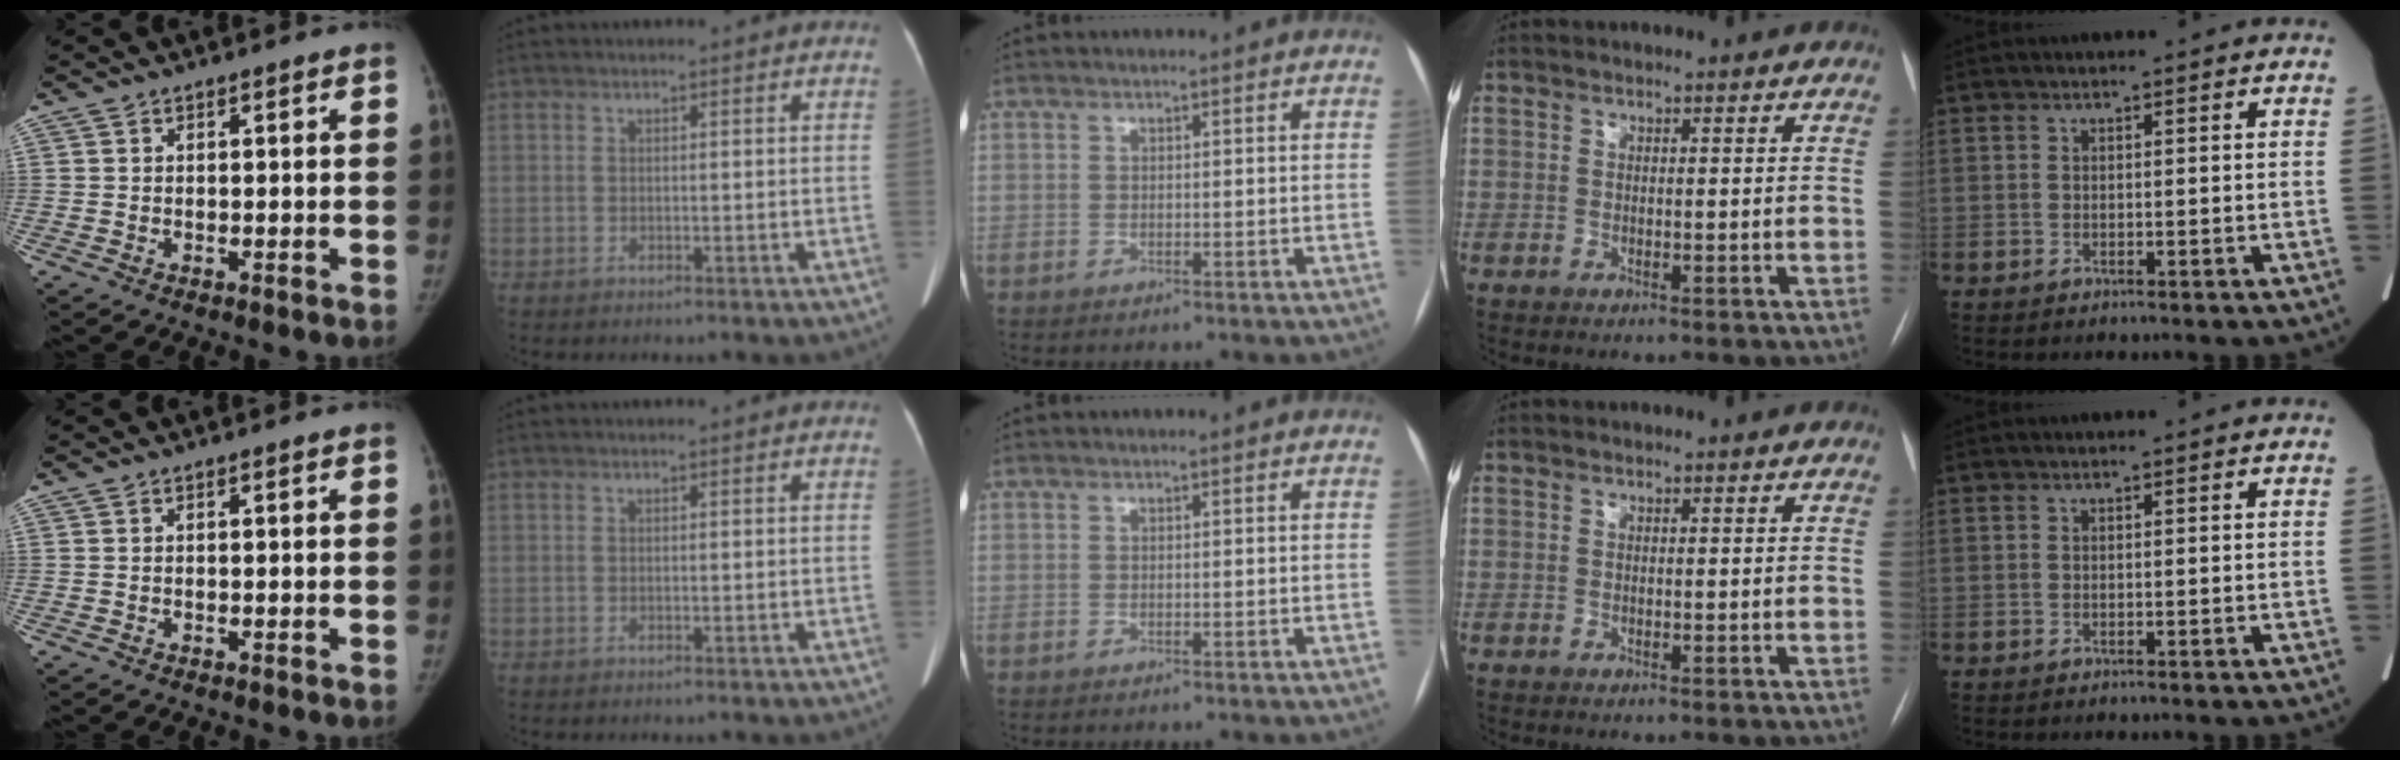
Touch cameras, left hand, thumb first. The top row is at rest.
{}